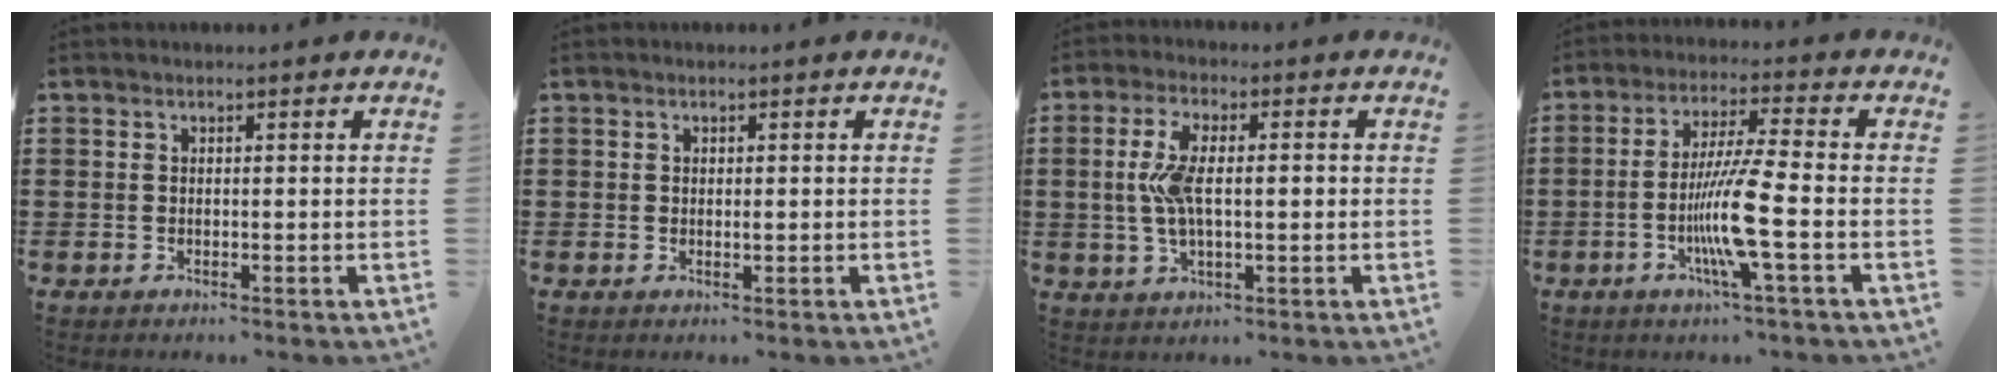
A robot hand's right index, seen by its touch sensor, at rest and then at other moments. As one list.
[{"total": 0.8, "force": [0.1, 0.5, 0.6], "torque": [-0.012, 0.002, 0.001]}, {"total": 6.9, "force": [0.4, 2.3, 6.5], "torque": [-0.144, 0.000, -0.003]}, {"total": 9.4, "force": [-2.8, 0.0, 9.0], "torque": [-0.179, -0.016, -0.059]}]